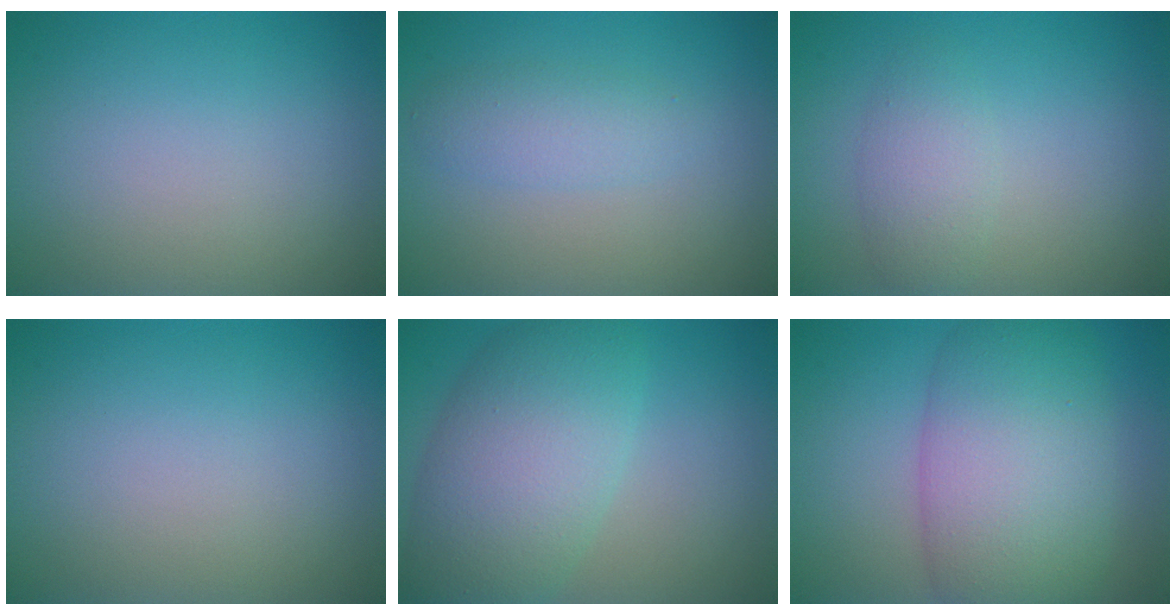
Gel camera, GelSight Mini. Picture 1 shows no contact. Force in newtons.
{"total": 2.3, "press": 2.3, "slide": 0.2}
{"total": 2.4, "press": 2.4, "slide": 0.0}
{"total": 0.0}
{"total": 8.4, "press": 8.4, "slide": 0.2}
{"total": 9.8, "press": 9.8, "slide": 0.7}